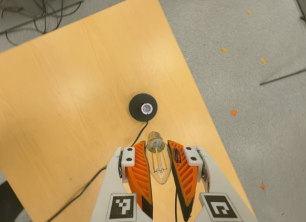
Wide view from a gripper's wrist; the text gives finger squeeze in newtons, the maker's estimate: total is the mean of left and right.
{"total": 20.1, "left": 22.6, "right": 17.6}